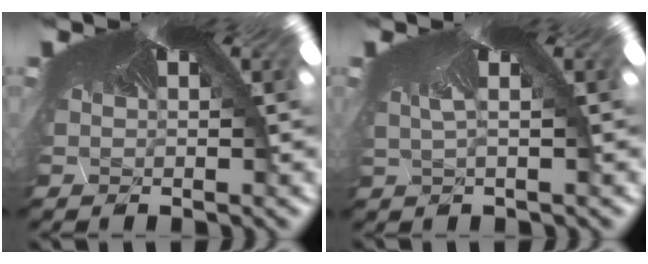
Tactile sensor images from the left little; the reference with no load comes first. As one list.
[{"total": 2.1, "force": [-1.6, -1.3, -0.1], "torque": [0.013, -0.018, -0.011]}]